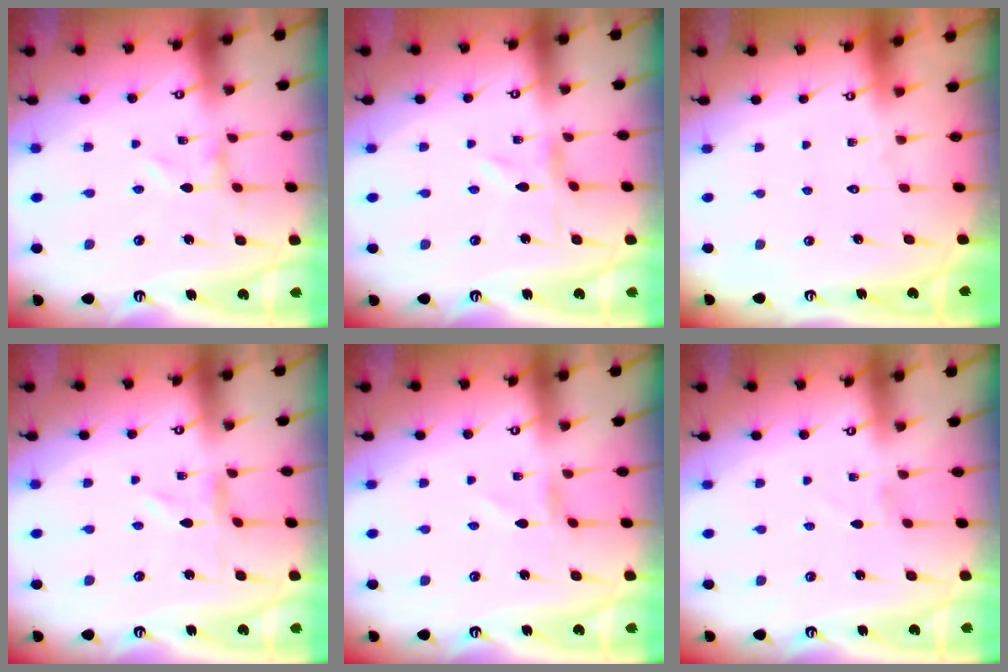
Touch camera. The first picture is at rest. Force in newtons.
{"total": 0.0}
{"total": 1.7, "press": 1.7, "slide": 0.1}
{"total": 0.0}
{"total": 0.0}
{"total": 1.3, "press": 1.3, "slide": 0.1}